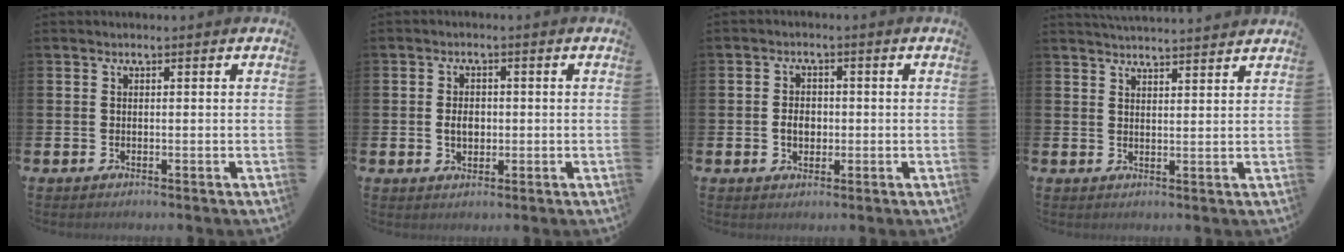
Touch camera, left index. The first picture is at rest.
{"total": 2.8, "force": [0.0, 2.1, 1.9], "torque": [-0.022, 0.002, -0.007]}
{"total": 2.9, "force": [-0.3, 2.2, 1.8], "torque": [-0.020, 0.000, -0.013]}
{"total": 3.2, "force": [3.1, -0.4, 0.1], "torque": [-0.007, -0.019, 0.057]}